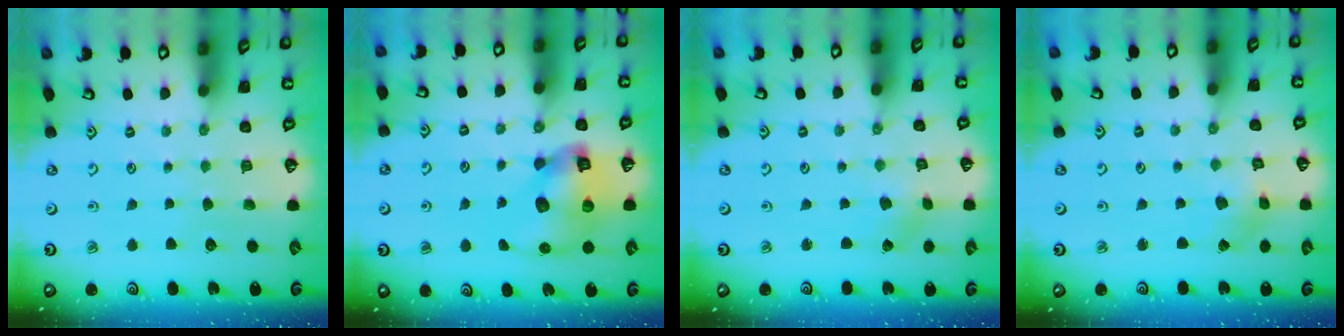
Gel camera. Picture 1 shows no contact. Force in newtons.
{"total": 12.5, "press": 12.3, "slide": 1.9}
{"total": 0.8, "press": 0.7, "slide": 0.2}
{"total": 1.5, "press": 1.4, "slide": 0.2}